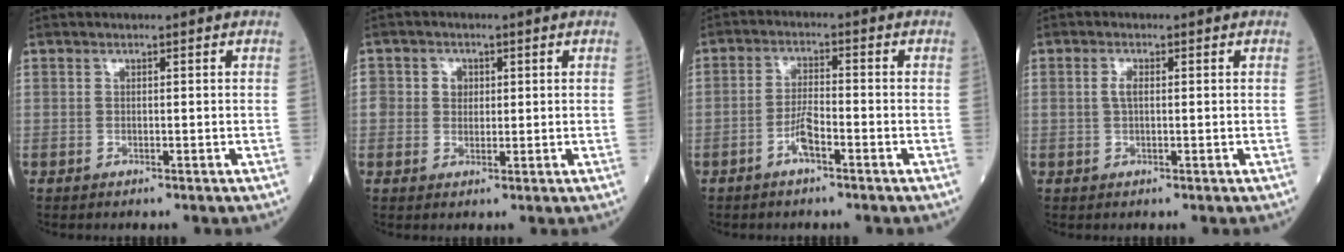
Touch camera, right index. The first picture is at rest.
{"total": 3.0, "force": [0.5, 2.7, 1.3], "torque": [-0.015, 0.007, 0.008]}
{"total": 3.6, "force": [-2.1, 0.6, 2.9], "torque": [-0.059, 0.005, -0.041]}
{"total": 1.6, "force": [0.2, 0.5, 1.4], "torque": [-0.032, 0.002, 0.004]}